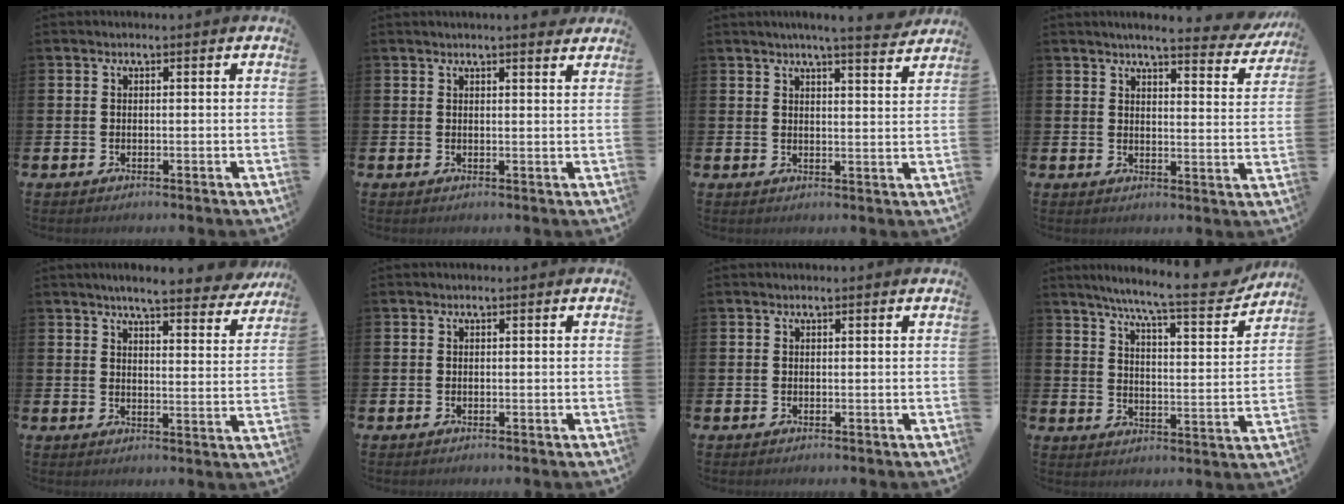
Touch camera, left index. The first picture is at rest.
{"total": 2.0, "force": [2.0, -0.2, 0.3], "torque": [0.002, -0.013, 0.035]}
{"total": 5.5, "force": [5.2, -0.6, 1.8], "torque": [-0.030, -0.029, 0.087]}
{"total": 4.7, "force": [4.3, 0.3, 1.8], "torque": [-0.032, -0.032, 0.067]}
{"total": 6.2, "force": [5.8, 0.5, 2.3], "torque": [-0.044, -0.035, 0.097]}
{"total": 0.0}
{"total": 0.0}
{"total": 9.4, "force": [8.3, 0.6, 4.4], "torque": [-0.094, -0.057, 0.136]}